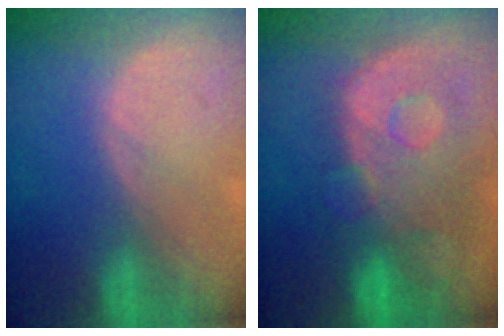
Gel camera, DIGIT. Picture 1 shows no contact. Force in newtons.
{"total": 12.1, "press": 10.1, "slide": 6.7}